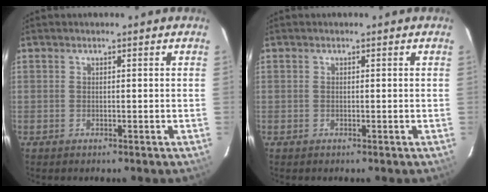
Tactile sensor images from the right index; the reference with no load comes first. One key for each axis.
{"total": 0.0}